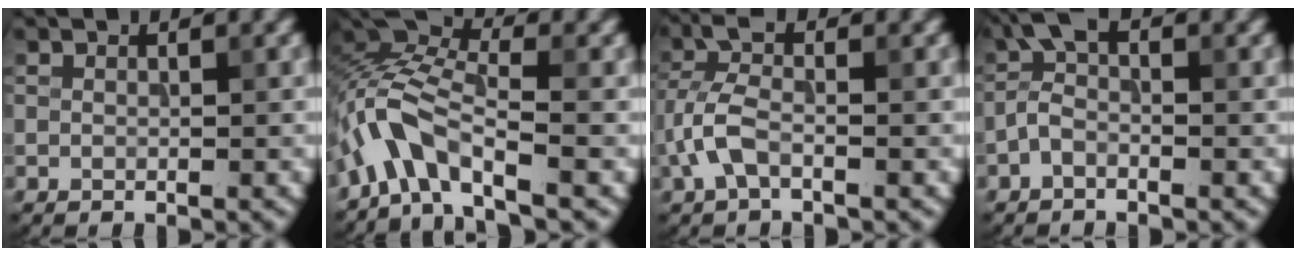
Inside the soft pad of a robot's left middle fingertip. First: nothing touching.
{"total": 5.3, "force": [-2.9, 1.9, 4.0], "torque": [-0.074, 0.010, -0.064]}
{"total": 3.9, "force": [-1.4, 1.7, 3.3], "torque": [-0.084, 0.010, -0.040]}
{"total": 2.4, "force": [-0.9, 1.0, 2.0], "torque": [-0.044, 0.012, -0.032]}